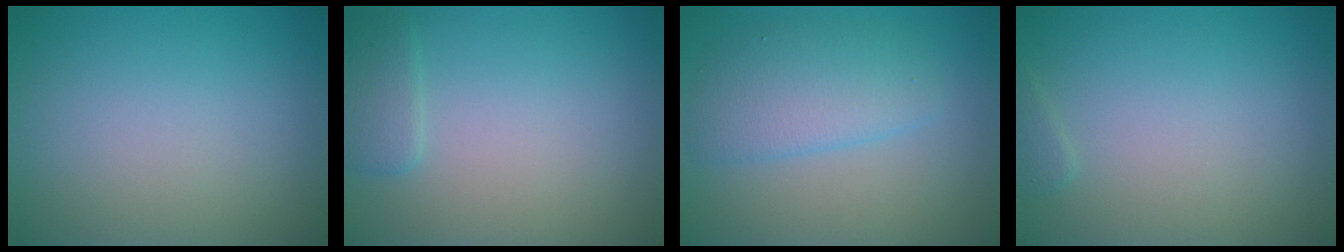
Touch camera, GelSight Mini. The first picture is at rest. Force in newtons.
{"total": 1.6, "press": 1.6, "slide": 0.1}
{"total": 3.7, "press": 3.7, "slide": 0.2}
{"total": 0.6, "press": 0.6, "slide": 0.1}